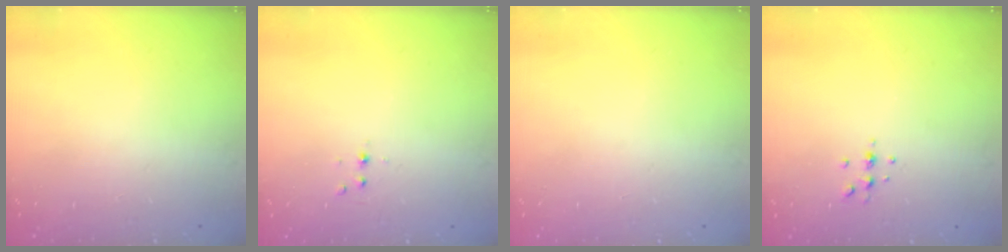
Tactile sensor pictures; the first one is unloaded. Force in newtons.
{"total": 3.0, "press": 2.6, "slide": 1.5}
{"total": 0.0}
{"total": 4.4, "press": 4.3, "slide": 0.6}